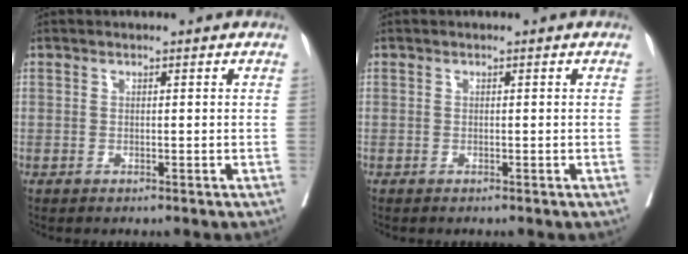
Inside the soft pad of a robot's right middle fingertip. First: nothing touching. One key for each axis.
{"total": 0.6, "fx": -0.5, "fy": 0.0, "fz": 0.3, "tx": -0.001, "ty": 0.000, "tz": -0.008}